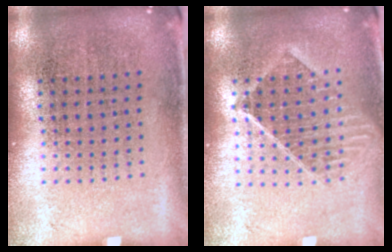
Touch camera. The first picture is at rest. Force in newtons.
{"total": 1.4, "press": 1.3, "slide": 0.6}